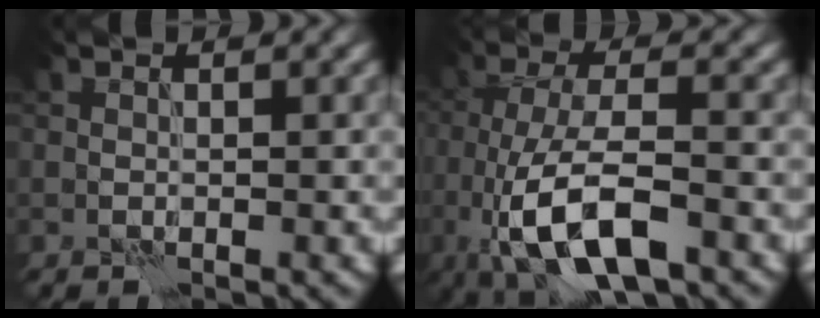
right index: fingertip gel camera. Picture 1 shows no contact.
{"total": 9.2, "force": [-3.9, 3.3, 7.6], "torque": [-0.149, -0.006, -0.074]}